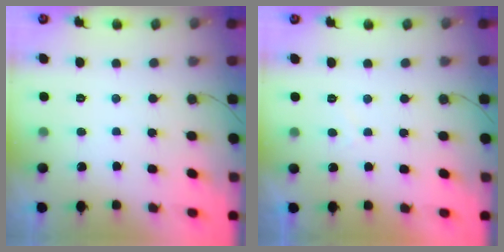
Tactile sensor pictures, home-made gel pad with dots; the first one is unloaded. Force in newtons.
{"total": 0.9, "press": 0.7, "slide": 0.6}